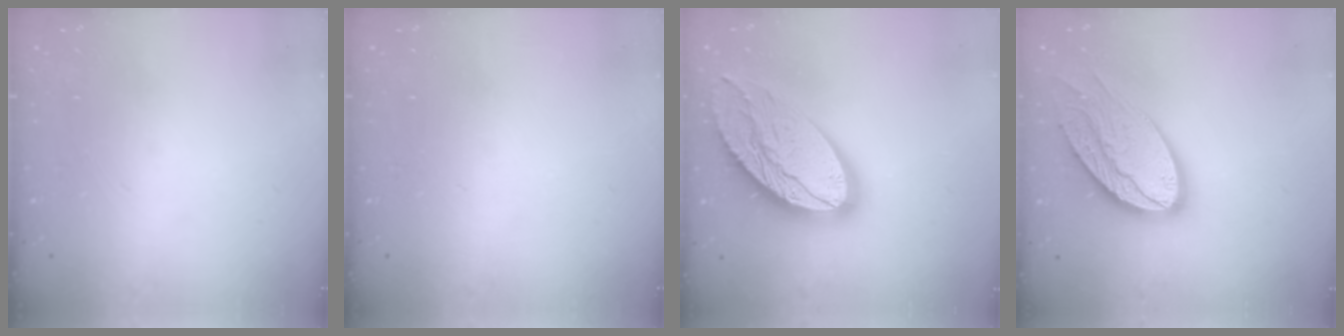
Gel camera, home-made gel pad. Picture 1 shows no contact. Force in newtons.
{"total": 0.0}
{"total": 21.6, "press": 21.5, "slide": 1.9}
{"total": 17.5, "press": 17.4, "slide": 1.9}